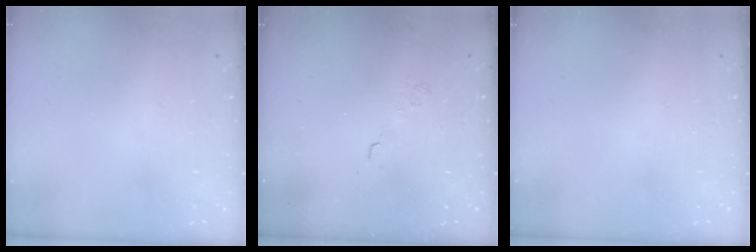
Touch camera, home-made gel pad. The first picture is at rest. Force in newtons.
{"total": 2.6, "press": 2.2, "slide": 1.4}
{"total": 0.0}